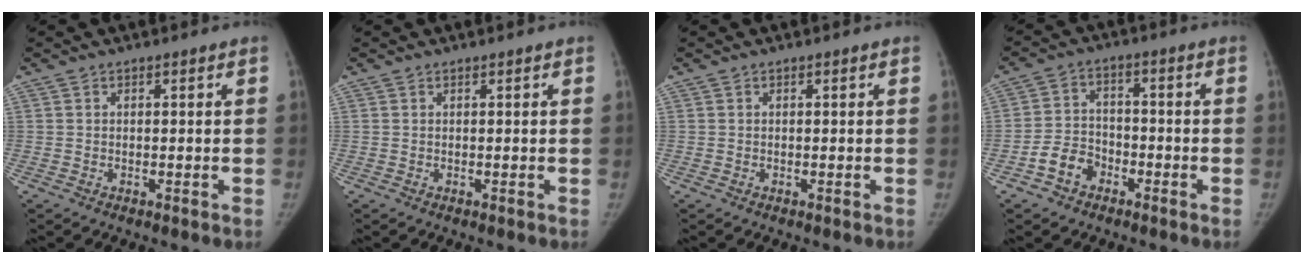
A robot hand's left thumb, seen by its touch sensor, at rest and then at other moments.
{"total": 0.0}
{"total": 0.0}
{"total": 6.3, "force": [-3.4, 4.6, 2.5], "torque": [-0.037, 0.031, -0.063]}